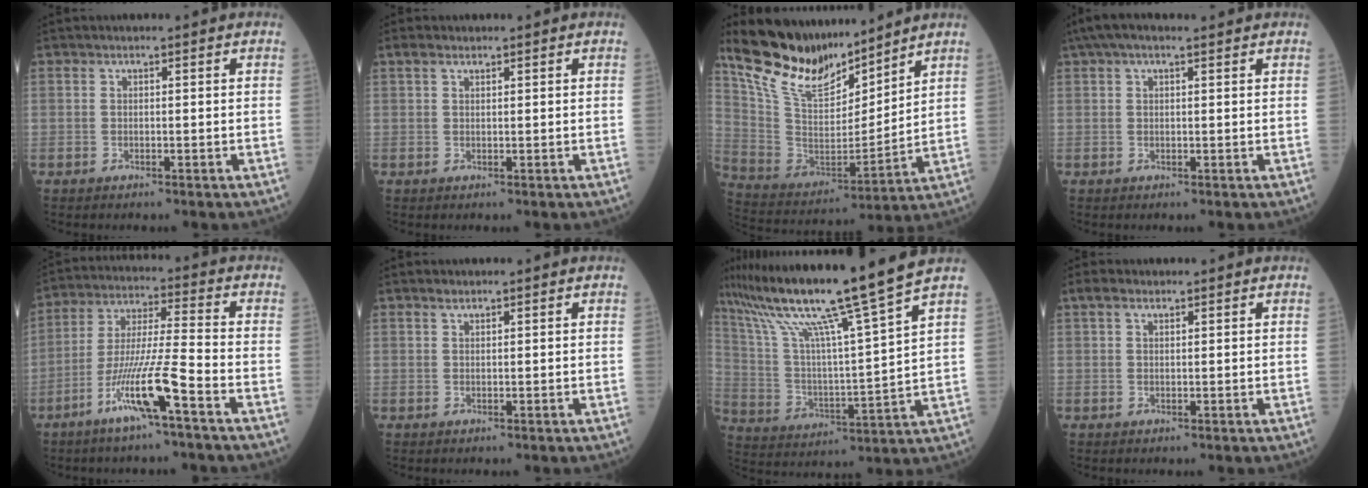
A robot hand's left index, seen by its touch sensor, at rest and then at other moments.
{"total": 1.4, "force": [1.0, 0.5, 0.8], "torque": [-0.019, 0.014, 0.020]}
{"total": 16.3, "force": [13.8, 4.4, 7.4], "torque": [-0.147, 0.000, 0.267]}
{"total": 5.9, "force": [4.2, 1.4, 3.9], "torque": [-0.076, 0.047, 0.073]}
{"total": 10.9, "force": [-5.8, -0.6, 9.1], "torque": [-0.182, -0.006, -0.113]}
{"total": 0.7, "force": [0.6, 0.1, 0.3], "torque": [-0.011, 0.006, 0.014]}
{"total": 19.6, "force": [15.2, -2.7, 12.0], "torque": [-0.211, -0.017, 0.262]}
{"total": 1.8, "force": [1.3, 0.7, 1.1], "torque": [-0.026, 0.017, 0.026]}